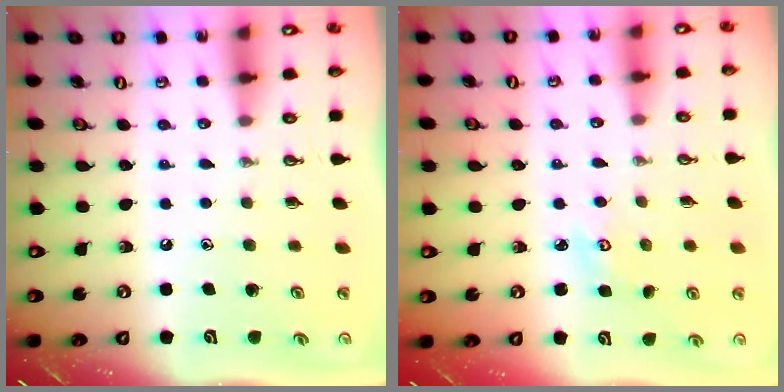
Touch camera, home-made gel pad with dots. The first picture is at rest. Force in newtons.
{"total": 3.4, "press": 3.4, "slide": 0.3}